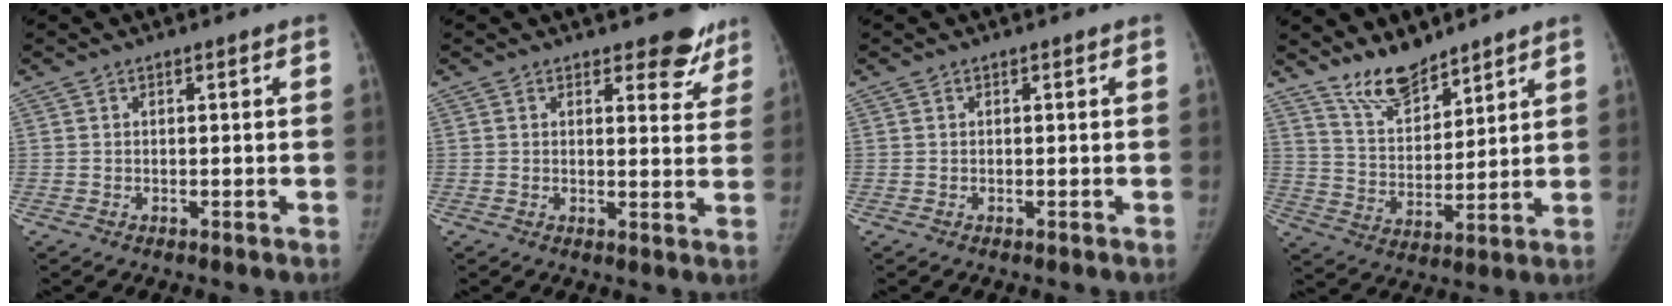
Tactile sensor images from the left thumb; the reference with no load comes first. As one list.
[{"total": 6.6, "force": [5.1, 3.1, 2.8], "torque": [0.006, -0.033, 0.055]}, {"total": 0.0}, {"total": 9.6, "force": [8.2, 3.4, 3.6], "torque": [-0.041, -0.060, 0.162]}]